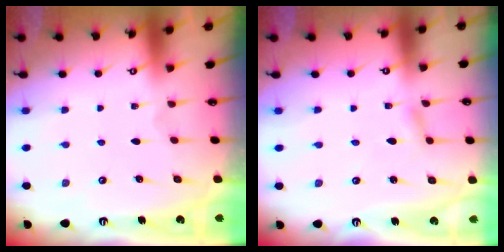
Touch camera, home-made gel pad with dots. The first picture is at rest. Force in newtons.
{"total": 1.5, "press": 1.5, "slide": 0.2}